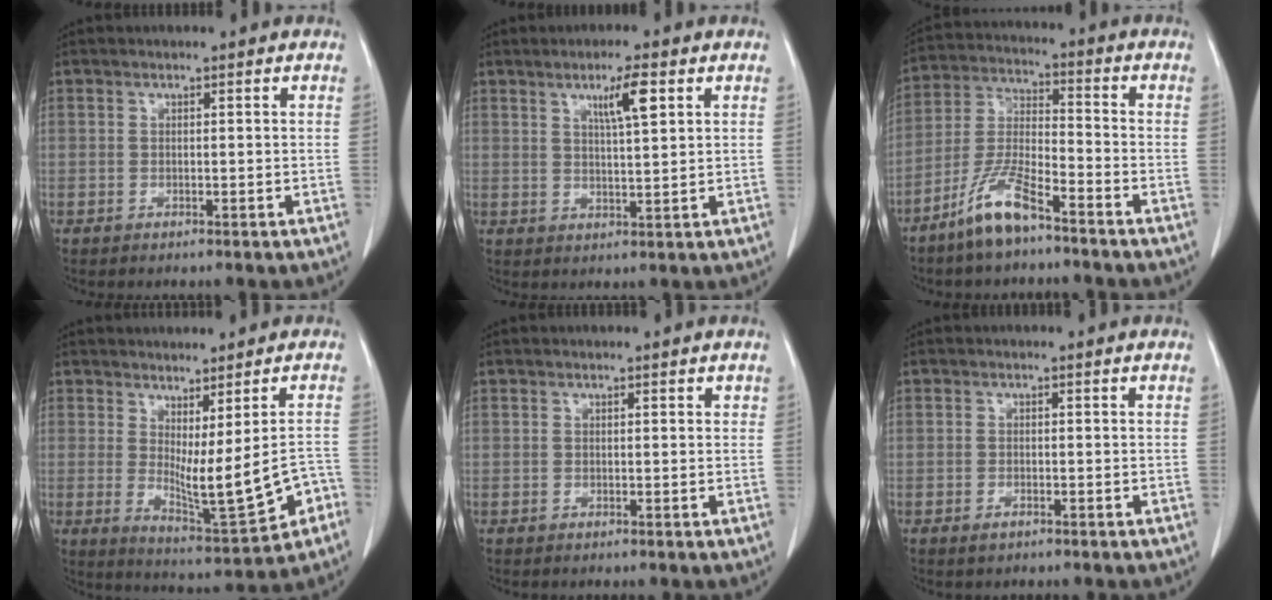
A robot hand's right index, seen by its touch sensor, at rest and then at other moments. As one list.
[{"total": 5.2, "force": [2.4, 0.3, 4.5], "torque": [-0.075, 0.000, 0.041]}, {"total": 9.5, "force": [-6.7, 1.6, 6.5], "torque": [-0.147, -0.016, -0.136]}, {"total": 10.5, "force": [-1.9, 2.0, 10.1], "torque": [-0.142, -0.019, -0.008]}, {"total": 0.6, "force": [0.4, 0.3, 0.3], "torque": [-0.003, 0.000, 0.002]}, {"total": 1.1, "force": [-0.7, 0.4, 0.7], "torque": [-0.017, -0.002, -0.008]}]